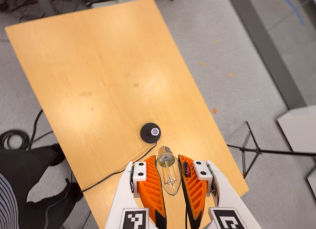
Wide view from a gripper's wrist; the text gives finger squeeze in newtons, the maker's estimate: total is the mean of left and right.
{"total": 22.8, "left": 25.9, "right": 19.6}